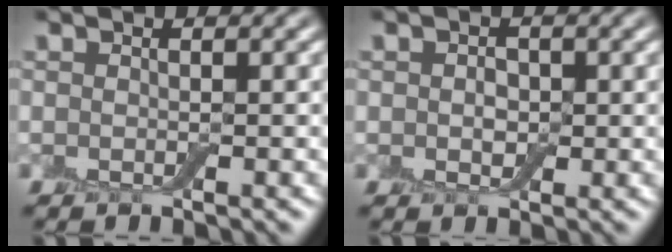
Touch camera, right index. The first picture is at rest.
{"total": 1.4, "force": [0.1, 1.1, 0.8], "torque": [-0.015, 0.002, -0.001]}